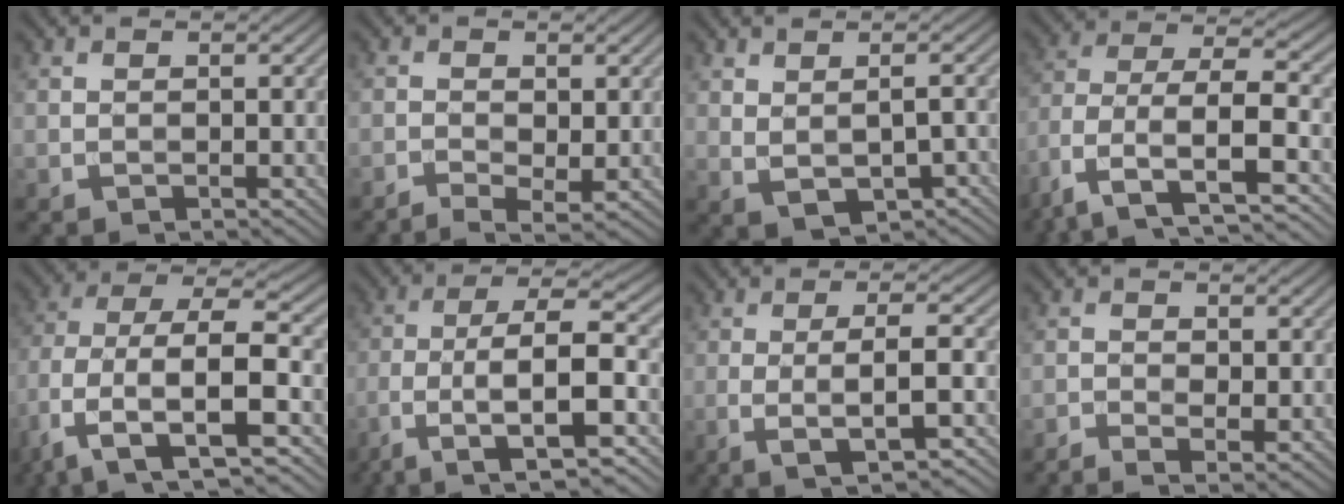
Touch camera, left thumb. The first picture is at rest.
{"total": 2.5, "force": [-1.0, 0.9, 2.2], "torque": [-0.046, -0.006, -0.018]}
{"total": 4.1, "force": [-0.1, 2.1, 3.5], "torque": [-0.068, -0.008, 0.010]}
{"total": 10.4, "force": [-4.4, 4.8, 8.2], "torque": [-0.173, -0.012, -0.091]}
{"total": 12.6, "force": [-2.0, 6.6, 10.6], "torque": [-0.234, -0.008, -0.044]}
{"total": 11.3, "force": [-4.7, 3.4, 9.6], "torque": [-0.174, -0.004, -0.085]}
{"total": 6.3, "force": [-1.4, 1.2, 6.0], "torque": [-0.101, 0.010, -0.033]}
{"total": 2.5, "force": [-1.2, 0.9, 2.0], "torque": [-0.042, -0.004, -0.022]}